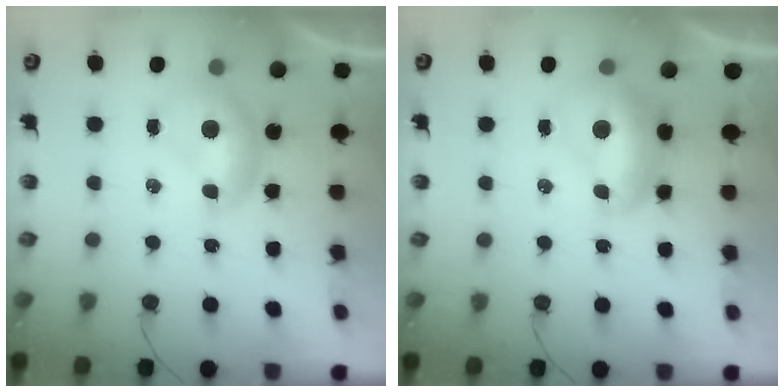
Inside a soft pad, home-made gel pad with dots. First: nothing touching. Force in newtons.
{"total": 2.0, "press": 2.0, "slide": 0.6}